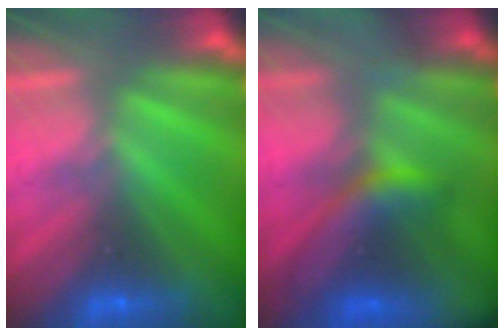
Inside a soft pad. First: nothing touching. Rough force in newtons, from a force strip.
{"total": 8.5}